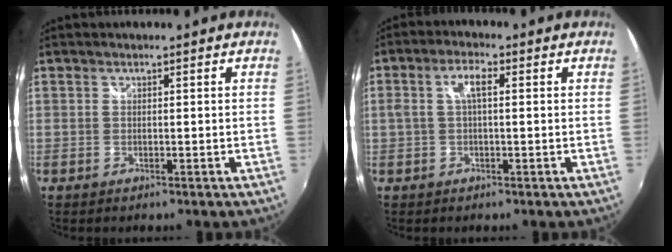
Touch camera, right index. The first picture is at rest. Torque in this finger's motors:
{"motor_torque": [0.45, -0.03, 0.25, 0.08]}